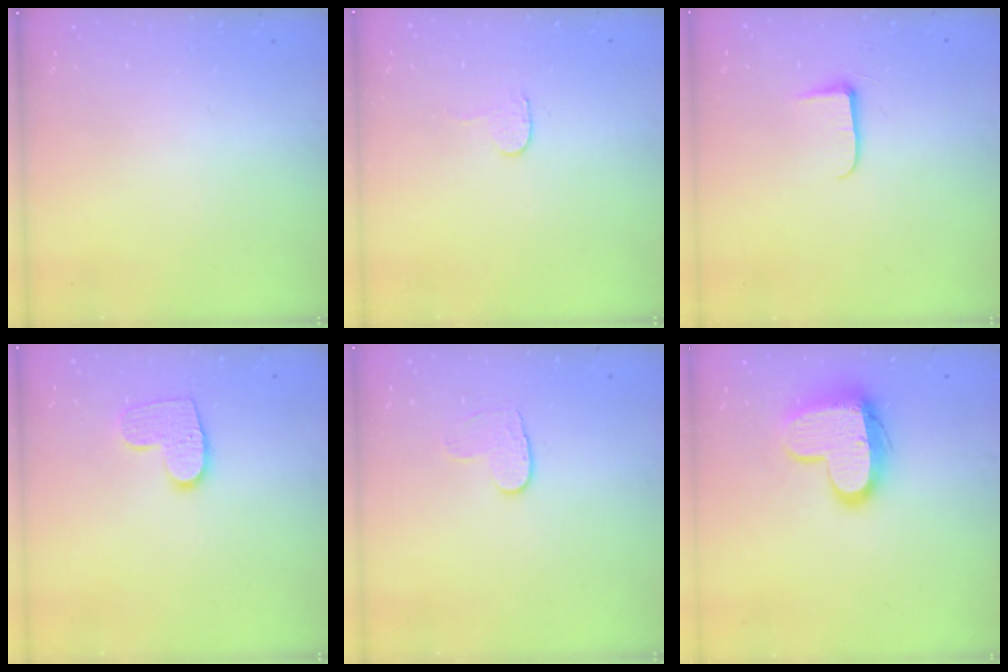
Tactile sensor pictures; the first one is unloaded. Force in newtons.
{"total": 2.3, "press": 2.3, "slide": 0.2}
{"total": 5.8, "press": 5.8, "slide": 0.9}
{"total": 10.9, "press": 10.9, "slide": 0.5}
{"total": 5.8, "press": 5.7, "slide": 0.5}
{"total": 13.5, "press": 13.5, "slide": 1.2}